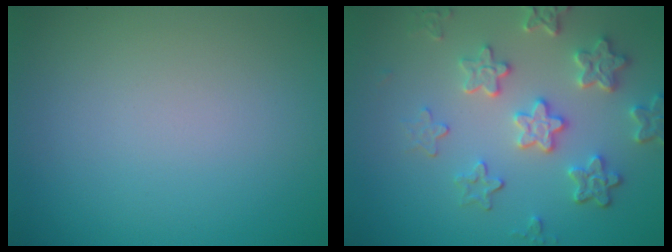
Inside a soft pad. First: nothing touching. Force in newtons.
{"total": 5.1, "press": 4.1, "slide": 2.9}